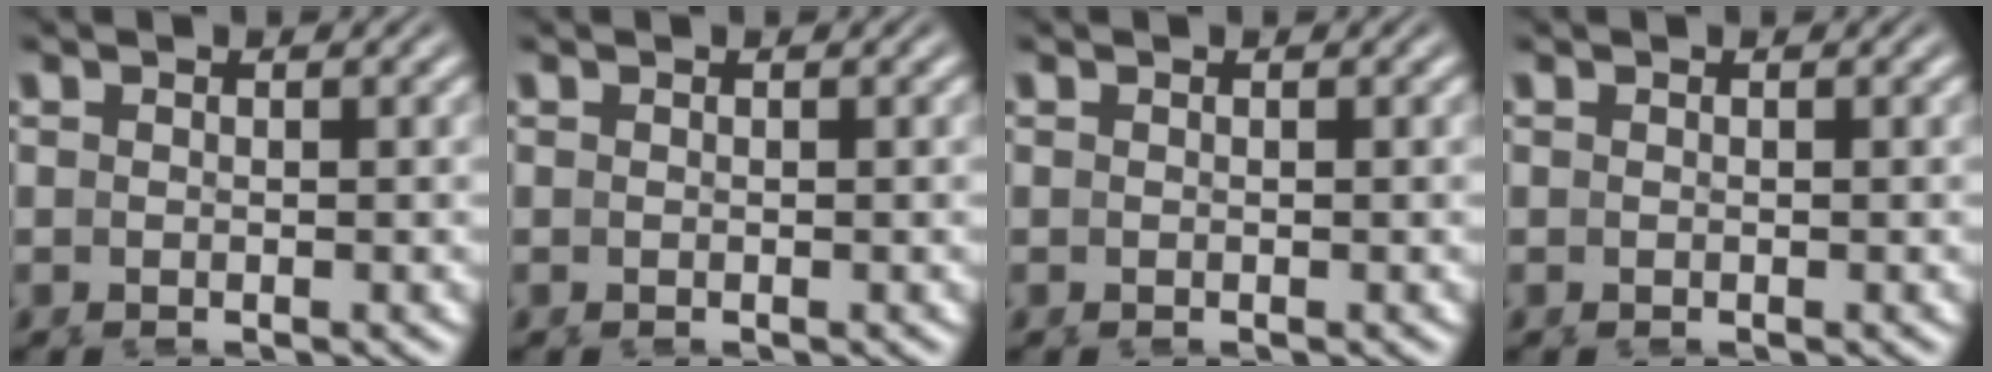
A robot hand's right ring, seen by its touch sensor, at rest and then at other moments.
{"total": 0.0}
{"total": 0.0}
{"total": 0.0}